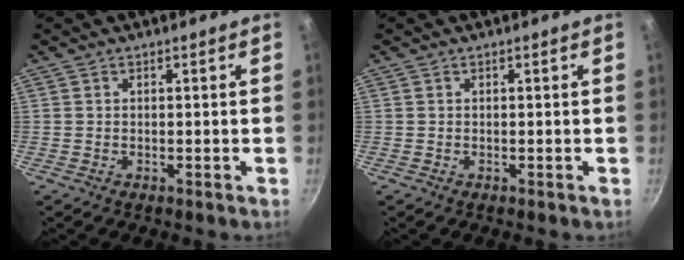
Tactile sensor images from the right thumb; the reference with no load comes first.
{"total": 0.0}